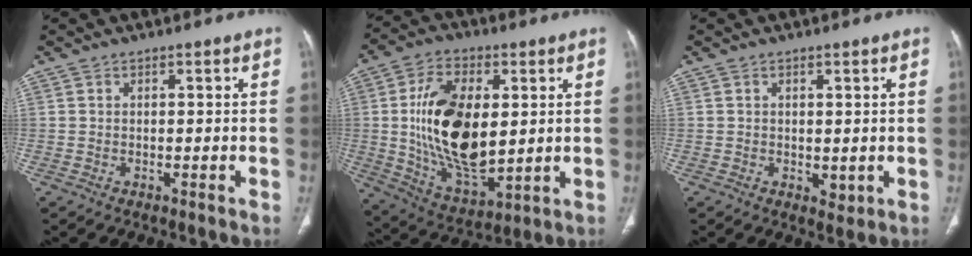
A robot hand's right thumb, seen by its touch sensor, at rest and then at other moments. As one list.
[{"total": 20.1, "force": [2.0, 10.8, 16.8], "torque": [-0.293, -0.017, 0.046]}, {"total": 1.9, "force": [0.2, 1.4, 1.3], "torque": [-0.015, -0.006, 0.010]}]